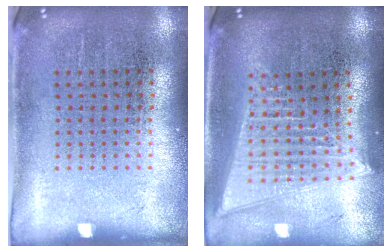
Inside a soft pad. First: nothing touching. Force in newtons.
{"total": 2.0, "press": 1.7, "slide": 1.1}